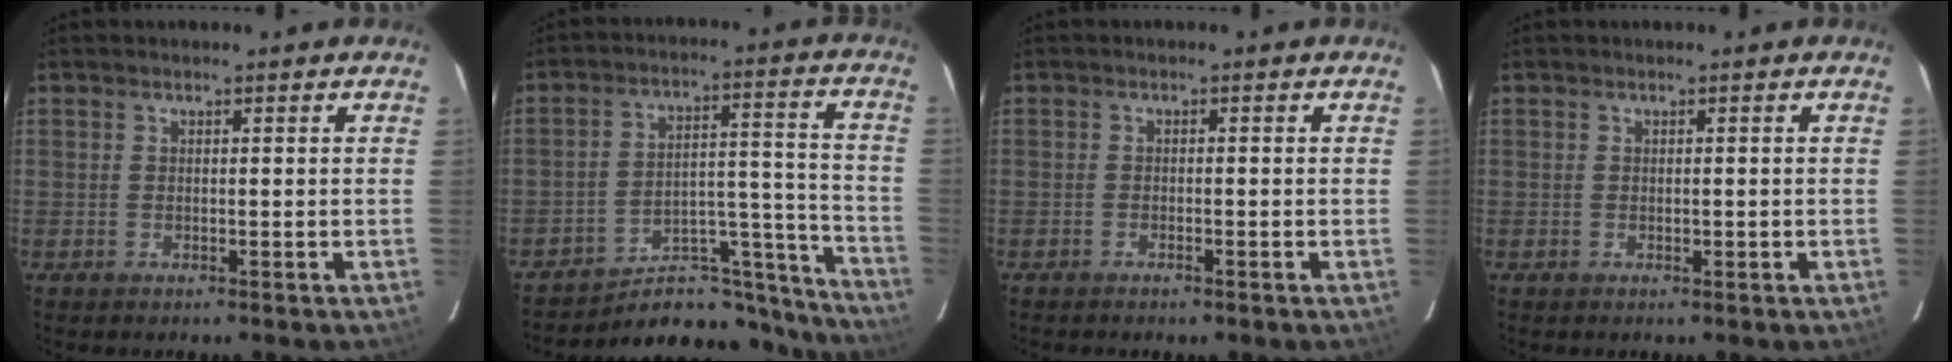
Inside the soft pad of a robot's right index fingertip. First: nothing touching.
{"total": 20.0, "force": [-18.9, 5.0, 4.6], "torque": [-0.041, 0.051, -0.268]}
{"total": 1.2, "force": [-0.8, 0.4, 0.8], "torque": [-0.021, -0.001, -0.010]}
{"total": 0.7, "force": [-0.2, 0.4, 0.5], "torque": [-0.014, -0.001, -0.003]}